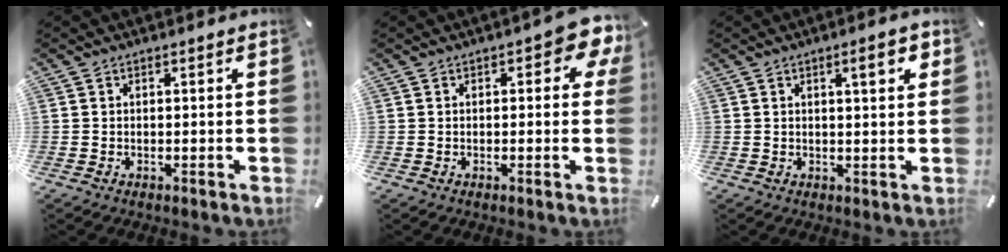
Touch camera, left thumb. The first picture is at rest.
{"total": 5.9, "force": [1.9, 2.8, 4.8], "torque": [-0.056, -0.004, 0.026]}
{"total": 4.9, "force": [2.1, 1.1, 4.3], "torque": [-0.063, -0.005, 0.028]}